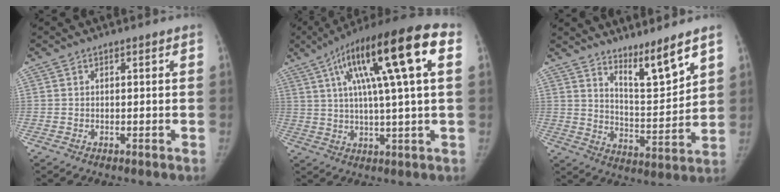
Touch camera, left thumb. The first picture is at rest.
{"total": 21.1, "force": [6.6, 3.9, 19.7], "torque": [-0.328, 0.027, 0.098]}
{"total": 9.5, "force": [7.1, 1.2, 6.1], "torque": [-0.087, -0.071, 0.132]}